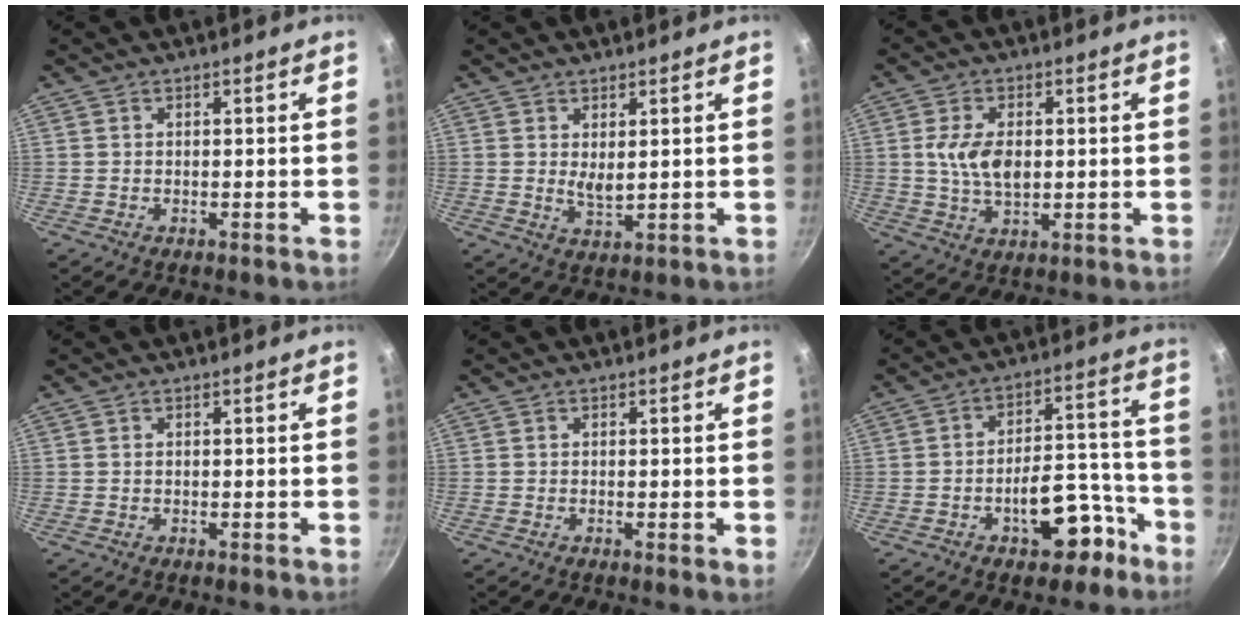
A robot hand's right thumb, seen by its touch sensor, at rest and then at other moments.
{"total": 2.9, "force": [0.9, 1.2, 2.4], "torque": [-0.040, -0.013, 0.022]}
{"total": 7.7, "force": [0.9, 4.4, 6.2], "torque": [-0.114, -0.005, 0.020]}
{"total": 0.0}
{"total": 1.2, "force": [0.0, 0.1, 1.2], "torque": [-0.023, -0.007, -0.002]}
{"total": 11.9, "force": [-6.0, 6.1, 8.2], "torque": [-0.094, 0.062, -0.083]}